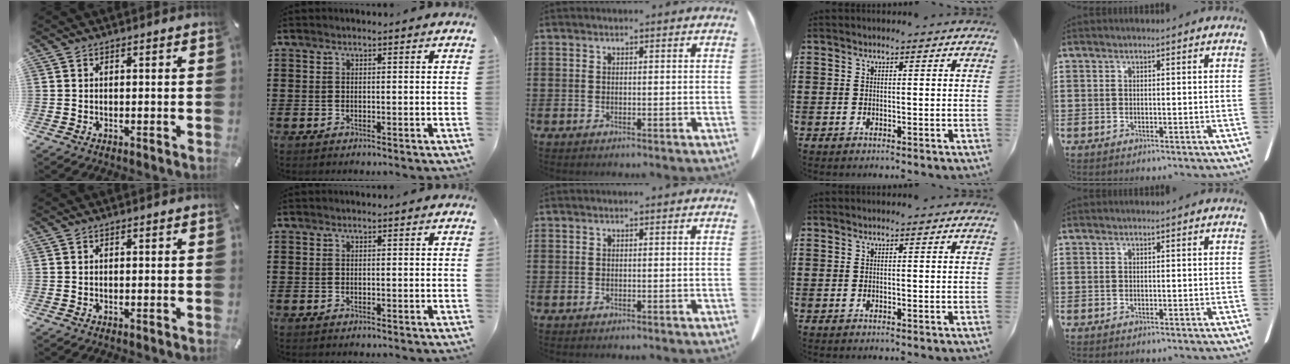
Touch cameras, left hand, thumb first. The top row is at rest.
{}